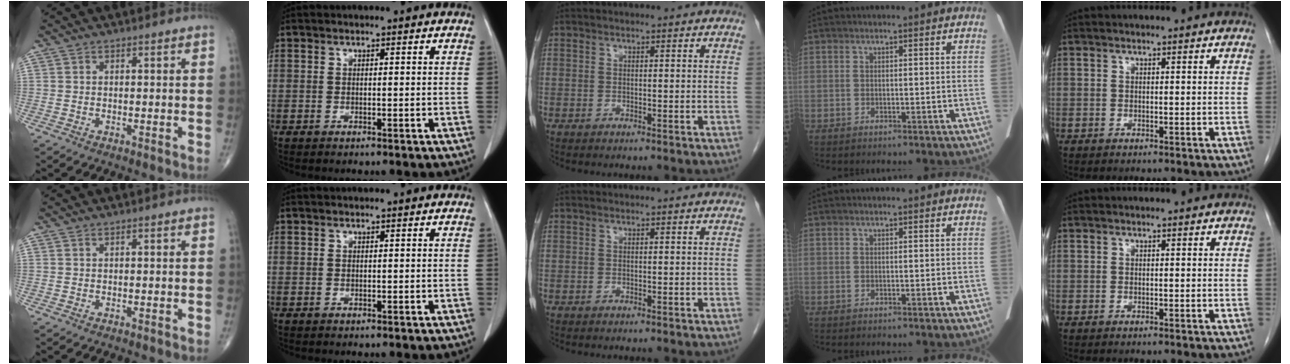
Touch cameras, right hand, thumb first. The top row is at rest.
{}